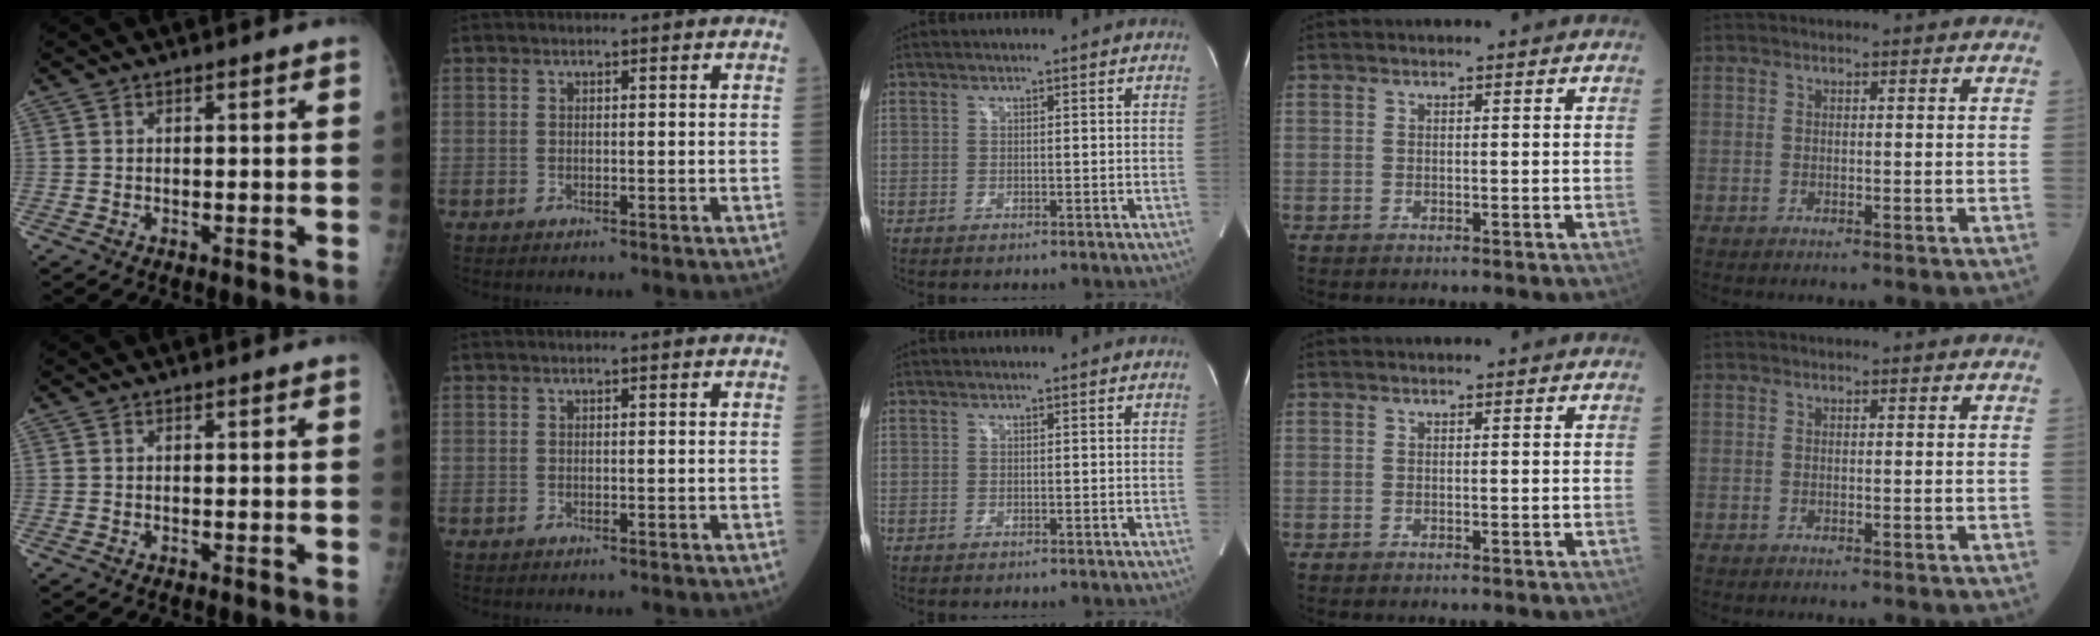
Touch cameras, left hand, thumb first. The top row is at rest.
{}